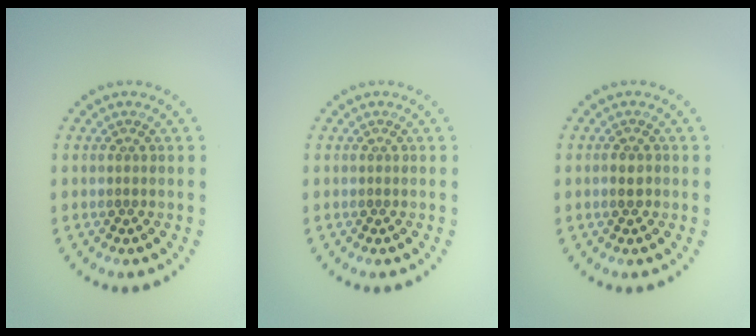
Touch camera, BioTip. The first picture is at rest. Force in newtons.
{"total": 0.0}
{"total": 1.1, "press": 1.0, "slide": 0.2}